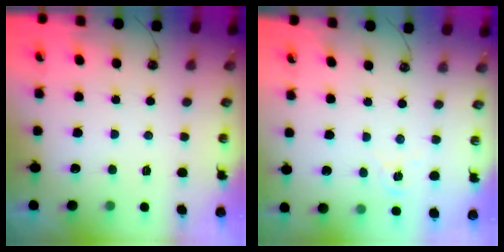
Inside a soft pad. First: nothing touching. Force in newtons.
{"total": 1.6, "press": 1.5, "slide": 0.3}